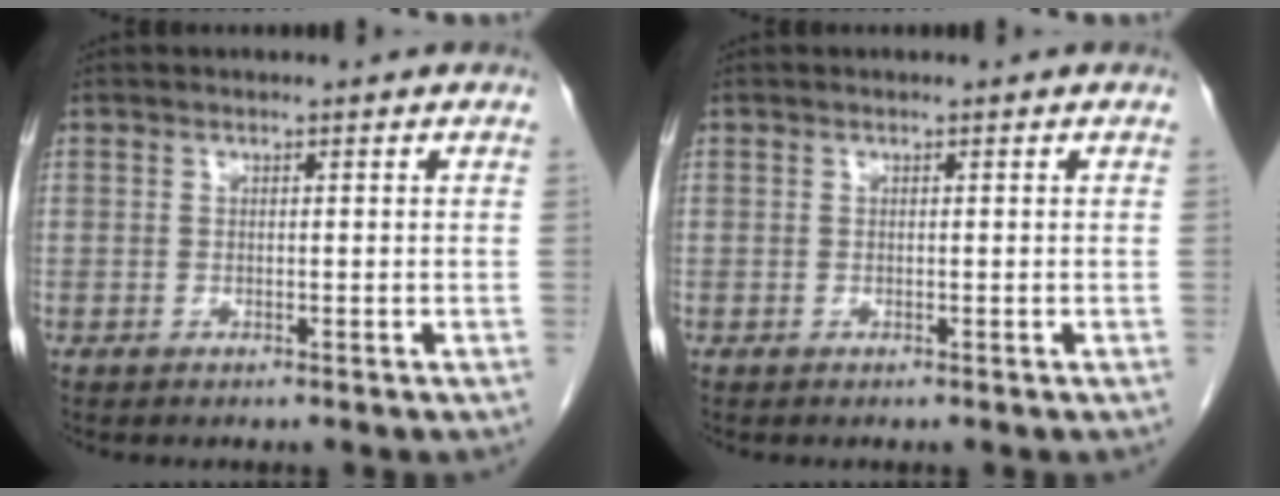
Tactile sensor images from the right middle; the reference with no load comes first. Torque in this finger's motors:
{"motor_torque": [0.00, 0.00, 0.00, 0.00]}